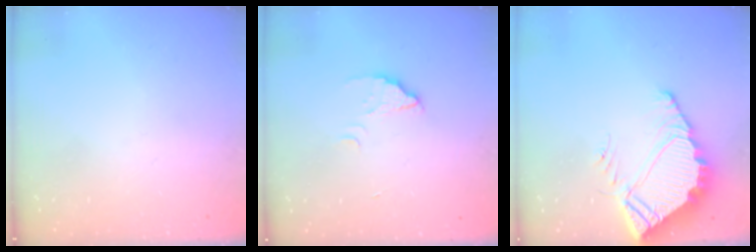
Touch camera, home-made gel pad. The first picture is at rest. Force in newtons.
{"total": 2.7, "press": 2.6, "slide": 0.4}
{"total": 7.9, "press": 7.9, "slide": 0.6}